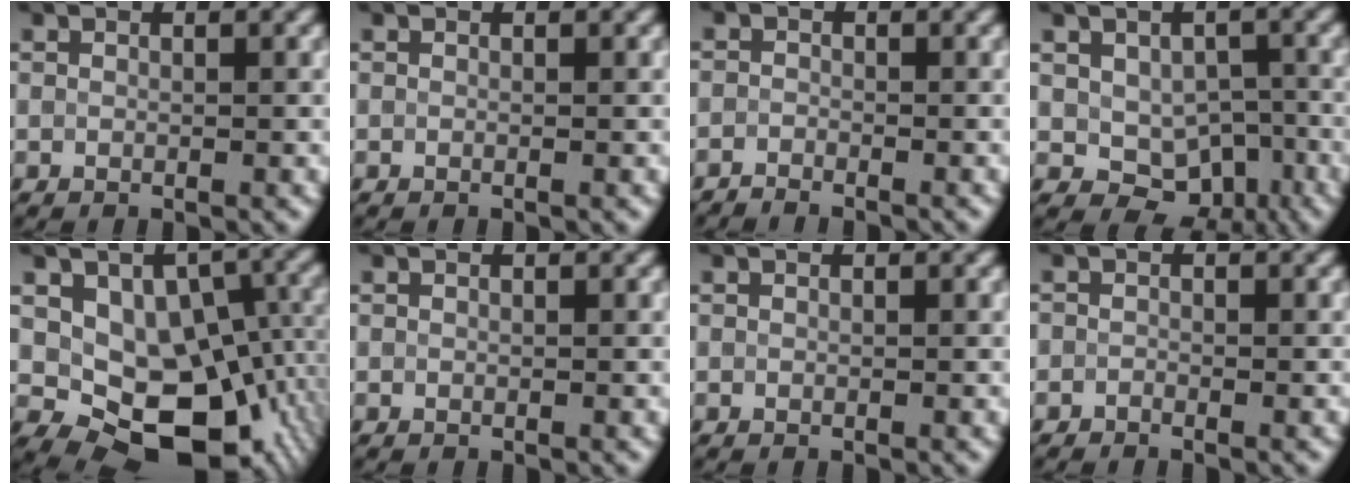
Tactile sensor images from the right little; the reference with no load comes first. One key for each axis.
{"total": 0.0}
{"total": 1.8, "fx": -1.6, "fy": 0.8, "fz": -0.5, "tx": 0.020, "ty": 0.000, "tz": -0.033}
{"total": 5.7, "fx": -1.7, "fy": 4.0, "fz": 3.7, "tx": -0.047, "ty": -0.009, "tz": -0.014}
{"total": 11.7, "fx": -1.7, "fy": 7.9, "fz": 8.5, "tx": -0.116, "ty": -0.022, "tz": -0.016}
{"total": 0.0}
{"total": 0.0}
{"total": 0.6, "fx": -0.5, "fy": 0.1, "fz": -0.3, "tx": 0.005, "ty": -0.003, "tz": -0.008}